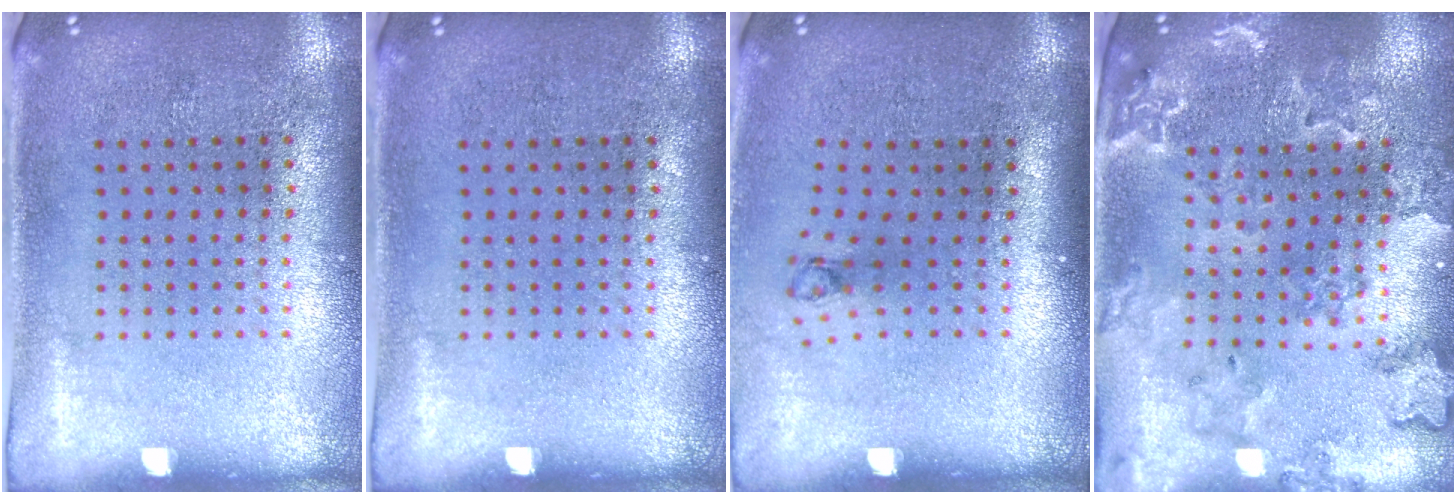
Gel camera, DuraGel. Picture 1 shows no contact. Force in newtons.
{"total": 0.0}
{"total": 0.7, "press": 0.3, "slide": 0.6}
{"total": 1.9, "press": 1.9, "slide": 0.3}